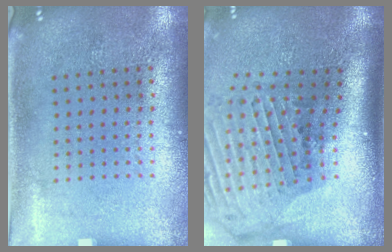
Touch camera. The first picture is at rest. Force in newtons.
{"total": 3.0, "press": 2.2, "slide": 2.1}